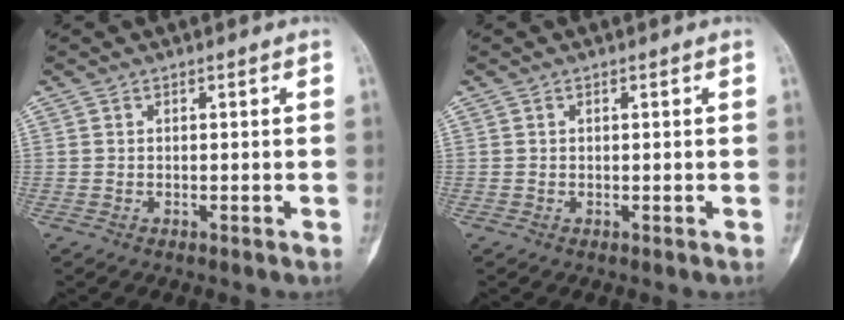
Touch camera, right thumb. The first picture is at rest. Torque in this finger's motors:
{"motor_torque": [-0.45, 0.19, 0.22, 0.02, -0.05]}